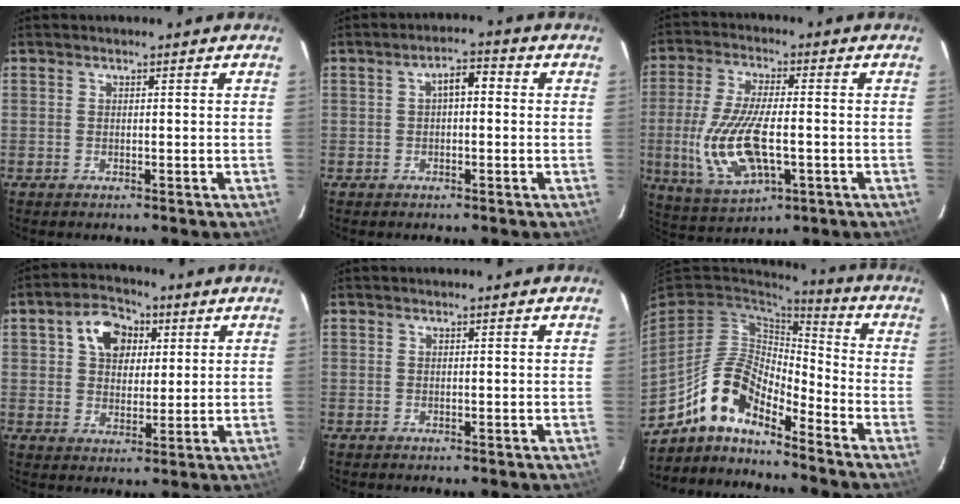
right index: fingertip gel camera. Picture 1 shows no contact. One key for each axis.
{"total": 3.7, "fx": 0.3, "fy": 1.9, "fz": 3.2, "tx": -0.053, "ty": 0.017, "tz": 0.003}
{"total": 14.6, "fx": -2.7, "fy": 5.4, "fz": 13.3, "tx": -0.278, "ty": -0.013, "tz": -0.042}
{"total": 8.6, "fx": 3.1, "fy": 6.3, "fz": 5.0, "tx": -0.090, "ty": 0.024, "tz": 0.053}
{"total": 0.0}
{"total": 11.7, "fx": -8.8, "fy": 4.0, "fz": 6.5, "tx": -0.131, "ty": 0.014, "tz": -0.177}